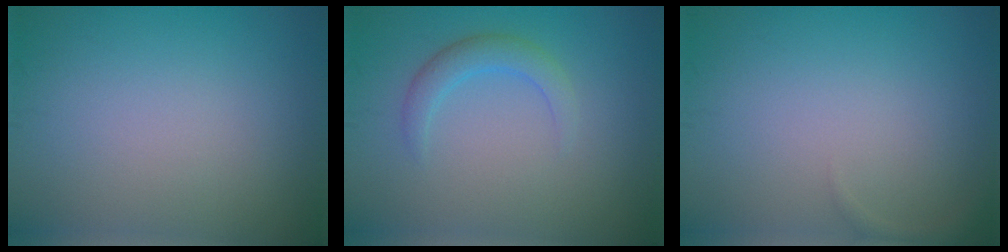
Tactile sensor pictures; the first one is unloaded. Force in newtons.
{"total": 2.3, "press": 2.3, "slide": 0.1}
{"total": 0.7, "press": 0.7, "slide": 0.1}